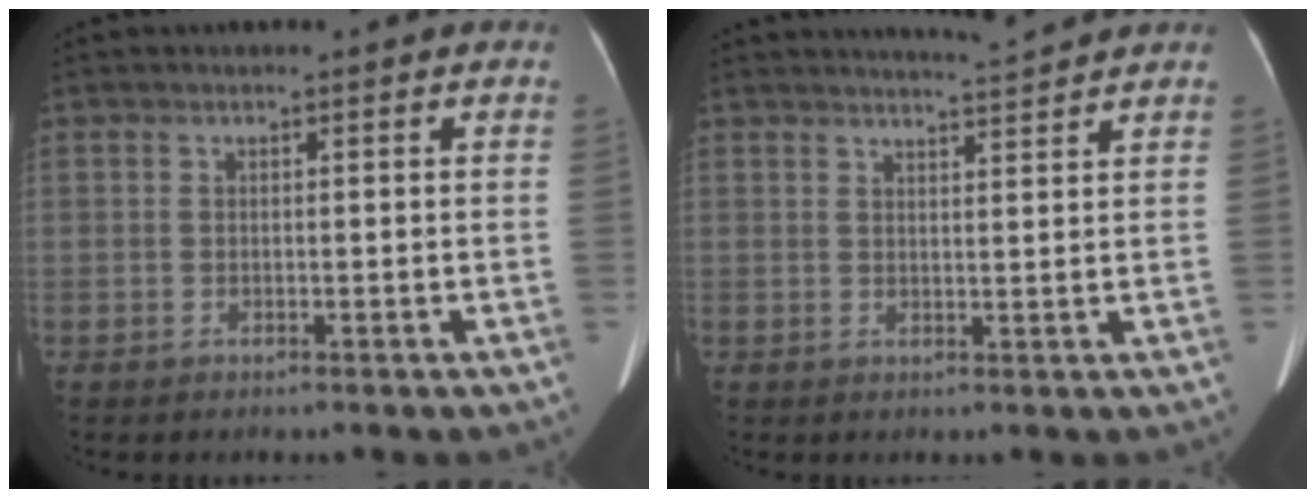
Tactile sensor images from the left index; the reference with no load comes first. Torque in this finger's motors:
{"motor_torque": [-0.01, -0.52, -0.01, 0.01]}